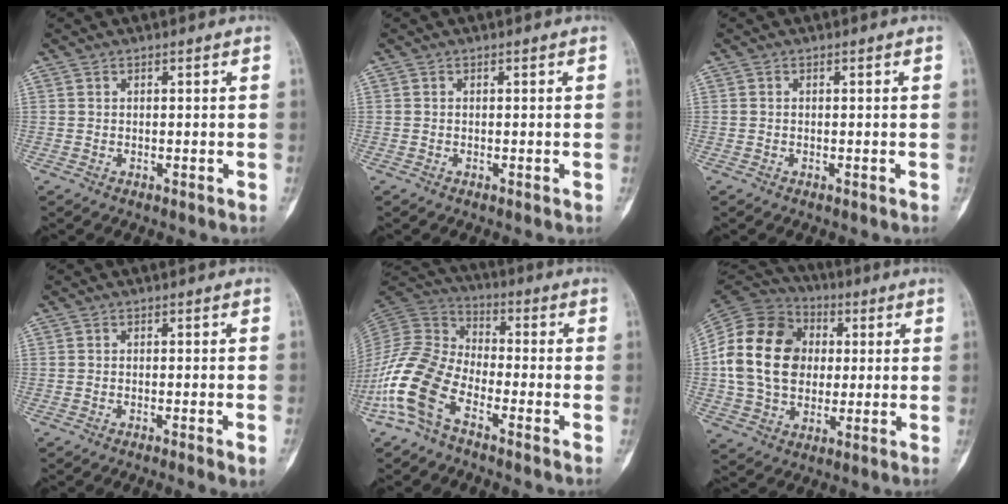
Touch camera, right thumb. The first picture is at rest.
{"total": 0.0}
{"total": 0.0}
{"total": 4.7, "force": [-3.2, -0.3, 3.5], "torque": [-0.053, 0.001, -0.045]}
{"total": 13.5, "force": [-7.1, 7.0, 9.1], "torque": [-0.194, 0.053, -0.155]}
{"total": 20.4, "force": [1.5, 15.6, 13.0], "torque": [-0.243, 0.023, 0.029]}